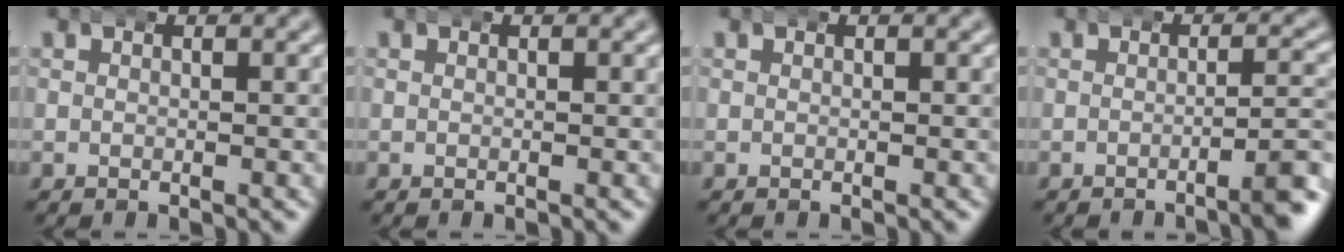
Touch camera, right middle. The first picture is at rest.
{"total": 0.0}
{"total": 0.0}
{"total": 3.1, "force": [-1.6, 0.5, 2.6], "torque": [-0.028, 0.006, -0.035]}